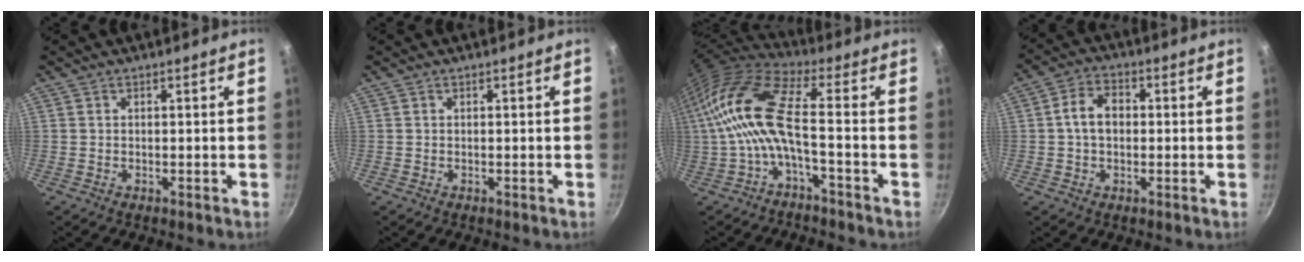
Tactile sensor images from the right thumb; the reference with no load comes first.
{"total": 0.0}
{"total": 15.1, "force": [-1.9, 5.0, 14.1], "torque": [-0.310, 0.033, -0.051]}
{"total": 6.3, "force": [0.1, 4.6, 4.3], "torque": [-0.061, 0.019, -0.008]}